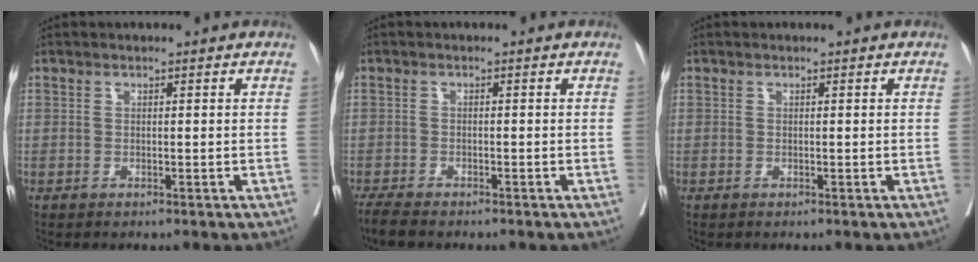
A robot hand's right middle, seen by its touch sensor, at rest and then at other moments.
{"total": 3.4, "force": [-3.0, 0.7, 1.6], "torque": [-0.030, -0.010, -0.049]}
{"total": 0.0}